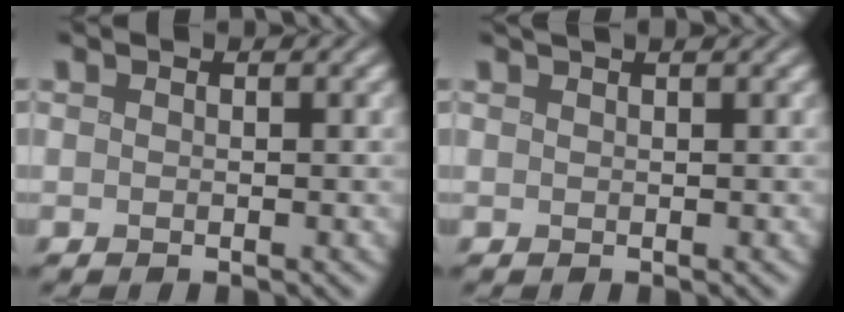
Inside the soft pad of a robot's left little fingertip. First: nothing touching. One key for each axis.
{"total": 2.0, "fx": 1.4, "fy": 0.6, "fz": 1.2, "tx": -0.009, "ty": 0.003, "tz": 0.006}